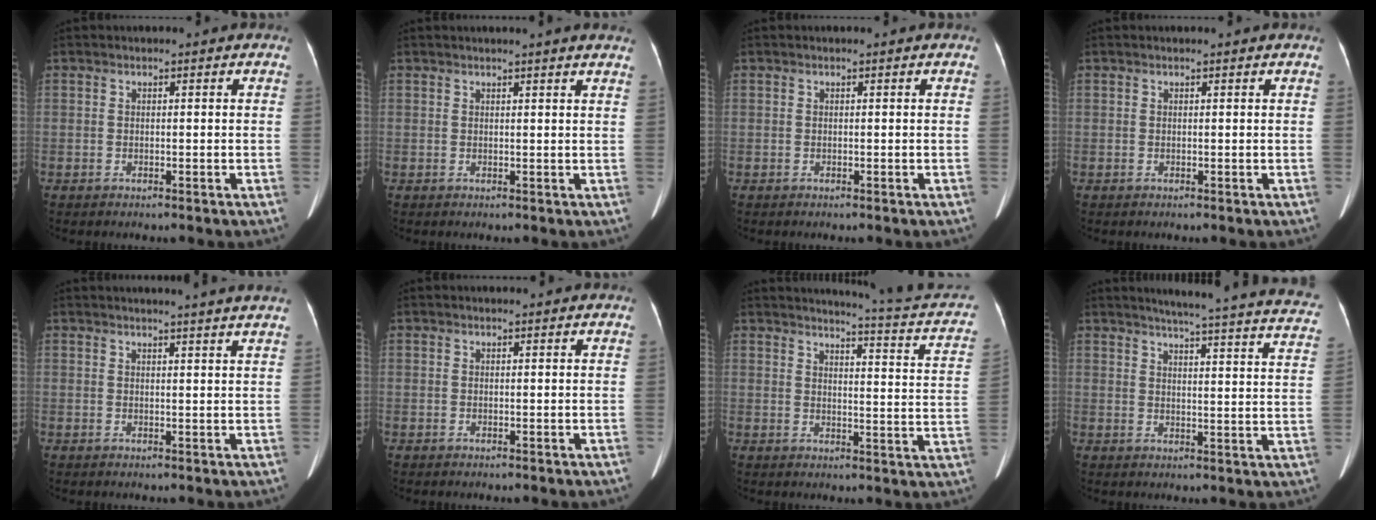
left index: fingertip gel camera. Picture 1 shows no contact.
{"total": 5.0, "force": [4.5, -0.4, 2.2], "torque": [-0.028, 0.007, 0.037]}
{"total": 0.0}
{"total": 0.5, "force": [0.5, 0.0, 0.1], "torque": [-0.007, 0.002, 0.004]}
{"total": 8.3, "force": [7.5, -1.1, 3.3], "torque": [-0.038, -0.006, 0.067]}
{"total": 1.3, "force": [1.3, 0.1, 0.2], "torque": [-0.012, 0.007, 0.013]}
{"total": 13.8, "force": [13.0, -0.6, 4.6], "torque": [-0.058, -0.079, 0.126]}
{"total": 23.5, "force": [20.9, 1.2, 10.6], "torque": [-0.138, -0.056, 0.226]}